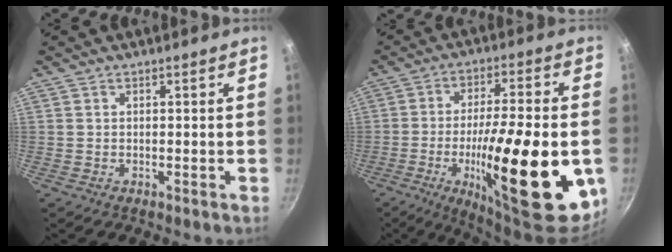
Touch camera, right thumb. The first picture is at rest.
{"total": 28.0, "force": [-6.9, 8.3, 25.9], "torque": [-0.367, 0.010, -0.100]}